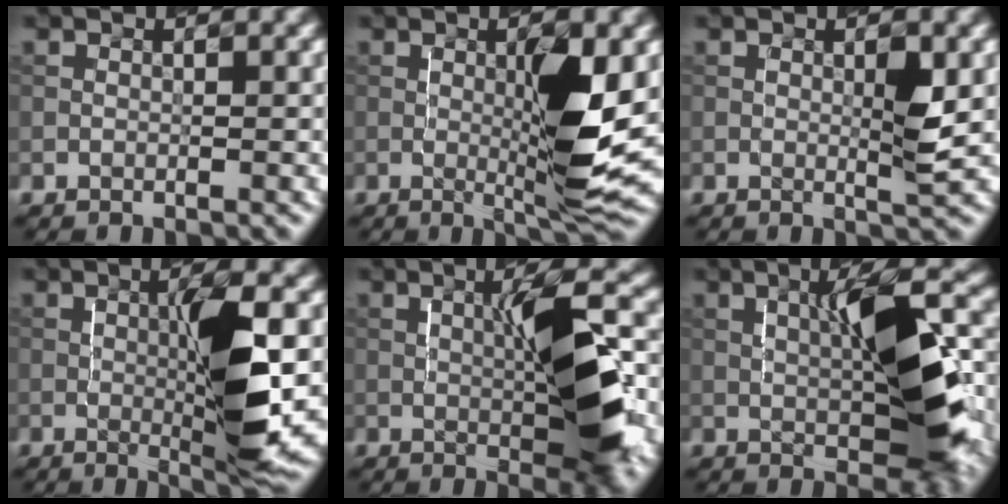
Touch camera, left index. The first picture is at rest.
{"total": 6.7, "force": [-0.1, 0.8, 6.6], "torque": [-0.113, -0.007, 0.014]}
{"total": 2.0, "force": [0.1, -0.1, 2.0], "torque": [-0.042, 0.000, 0.007]}
{"total": 7.3, "force": [-0.4, 0.9, 7.2], "torque": [-0.116, 0.002, 0.008]}
{"total": 8.0, "force": [-0.2, 1.3, 7.9], "torque": [-0.122, 0.012, 0.007]}
{"total": 8.4, "force": [0.0, 2.0, 8.2], "torque": [-0.127, 0.019, 0.008]}